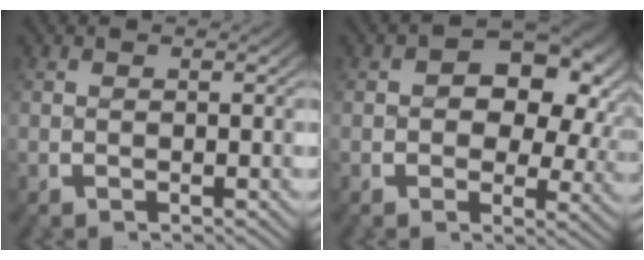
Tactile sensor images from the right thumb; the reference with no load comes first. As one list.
[{"total": 7.8, "force": [1.1, 5.5, 5.4], "torque": [-0.067, -0.010, 0.013]}]